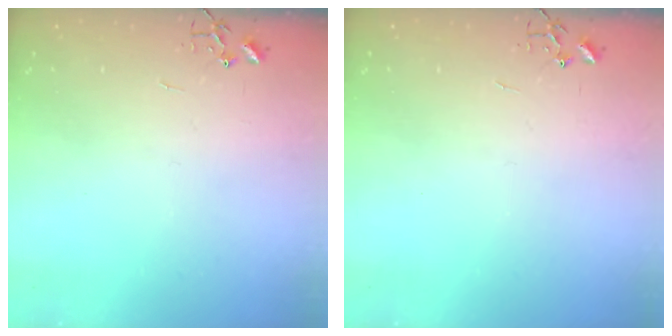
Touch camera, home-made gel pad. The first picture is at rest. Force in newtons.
{"total": 0.0}